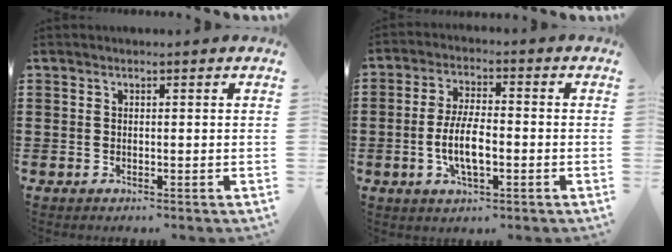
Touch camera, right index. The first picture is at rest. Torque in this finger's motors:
{"motor_torque": [1.87, 0.27, 0.74, 0.21]}